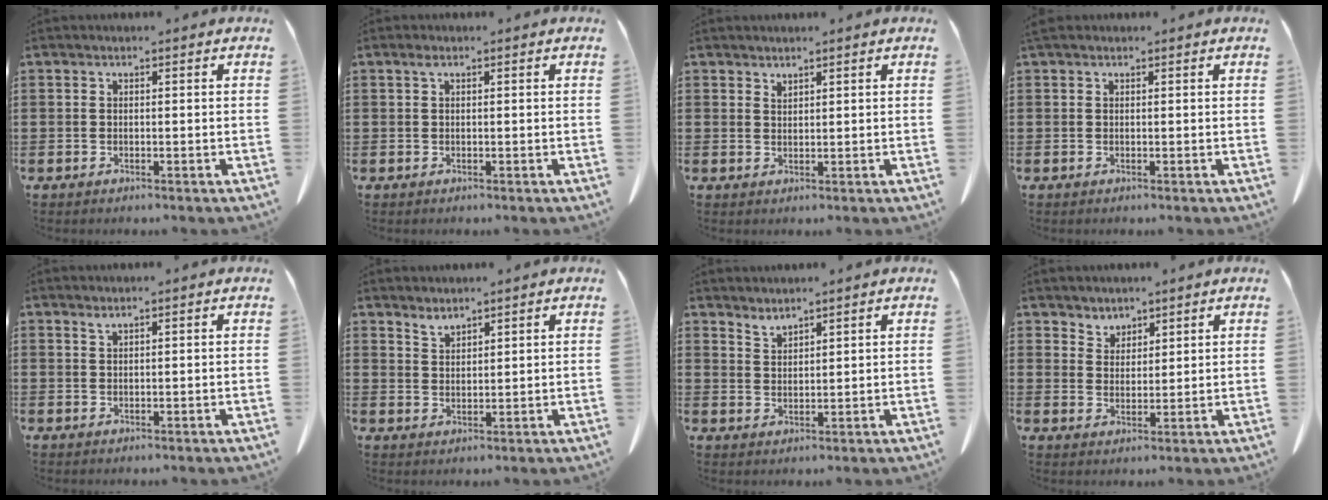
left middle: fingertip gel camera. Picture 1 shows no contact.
{"total": 0.8, "force": [0.4, 0.3, 0.7], "torque": [-0.016, 0.002, 0.007]}
{"total": 1.4, "force": [1.4, 0.2, 0.1], "torque": [-0.005, -0.003, 0.027]}
{"total": 0.6, "force": [0.4, 0.4, 0.3], "torque": [-0.009, 0.003, 0.007]}
{"total": 1.1, "force": [0.9, 0.0, 0.6], "torque": [-0.014, -0.004, 0.018]}
{"total": 2.1, "force": [2.1, 0.2, 0.2], "torque": [-0.008, -0.006, 0.041]}
{"total": 2.3, "force": [2.2, -0.1, 0.0], "torque": [-0.006, -0.008, 0.044]}
{"total": 3.2, "force": [2.9, 1.3, -0.3], "torque": [-0.006, -0.004, 0.056]}